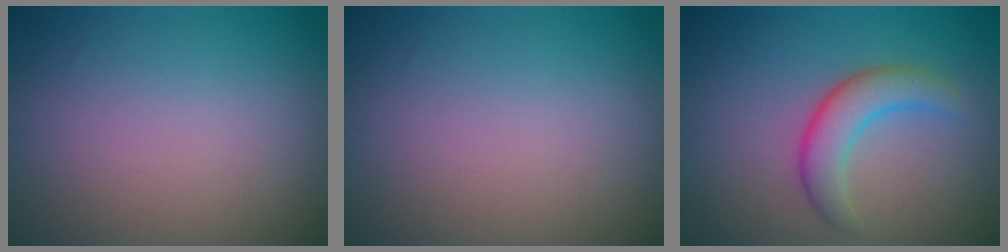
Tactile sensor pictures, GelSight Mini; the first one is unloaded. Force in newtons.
{"total": 0.0}
{"total": 3.6, "press": 3.6, "slide": 0.2}